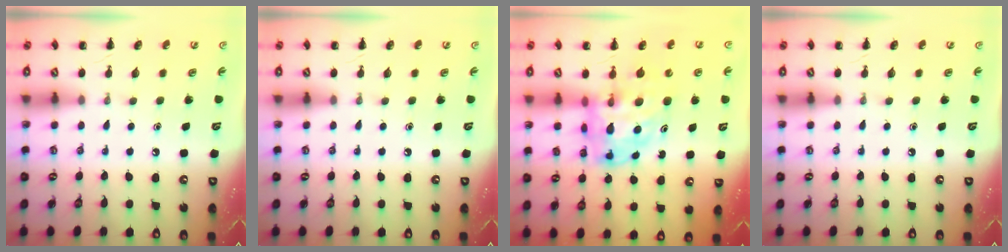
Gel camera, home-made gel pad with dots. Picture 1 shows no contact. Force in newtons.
{"total": 0.0}
{"total": 10.5, "press": 10.0, "slide": 3.4}
{"total": 0.0}